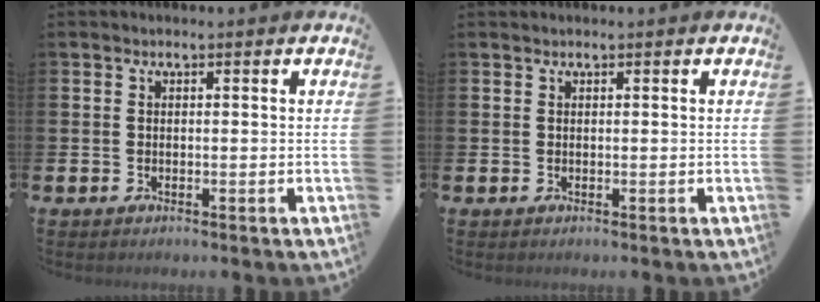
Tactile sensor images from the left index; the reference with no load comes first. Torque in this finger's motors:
{"motor_torque": [0.24, -0.12, -0.04, -0.01]}